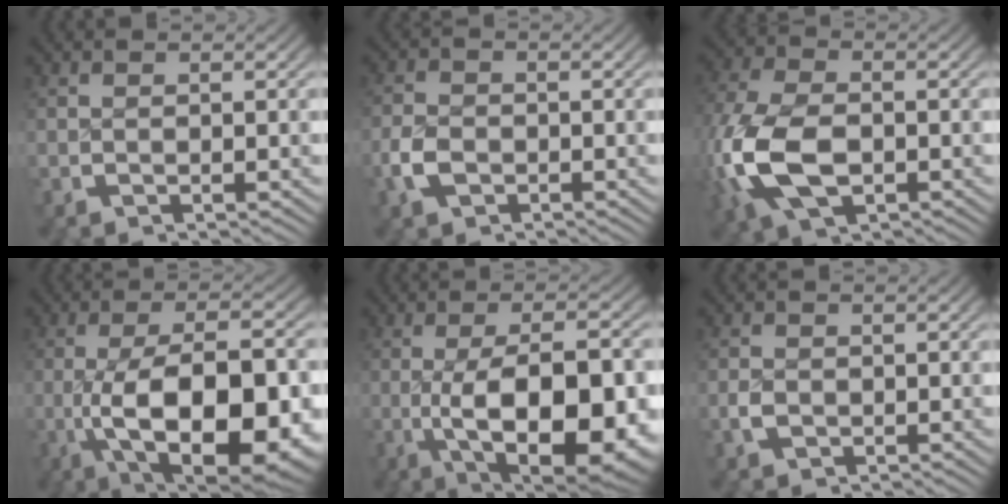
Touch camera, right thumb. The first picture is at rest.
{"total": 2.2, "force": [-1.0, 1.7, 1.0], "torque": [-0.030, -0.003, -0.020]}
{"total": 9.3, "force": [-1.2, 6.4, 6.7], "torque": [-0.196, -0.038, 0.003]}
{"total": 15.2, "force": [-3.3, 8.2, 12.4], "torque": [-0.248, -0.061, -0.017]}
{"total": 13.6, "force": [-3.0, 7.1, 11.2], "torque": [-0.213, -0.050, -0.017]}
{"total": 1.0, "force": [-0.5, 0.8, 0.1], "torque": [-0.008, -0.004, -0.010]}